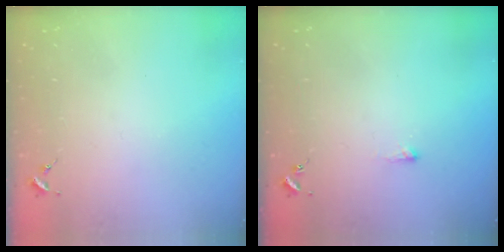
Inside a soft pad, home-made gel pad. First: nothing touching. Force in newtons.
{"total": 2.7, "press": 2.7, "slide": 0.5}